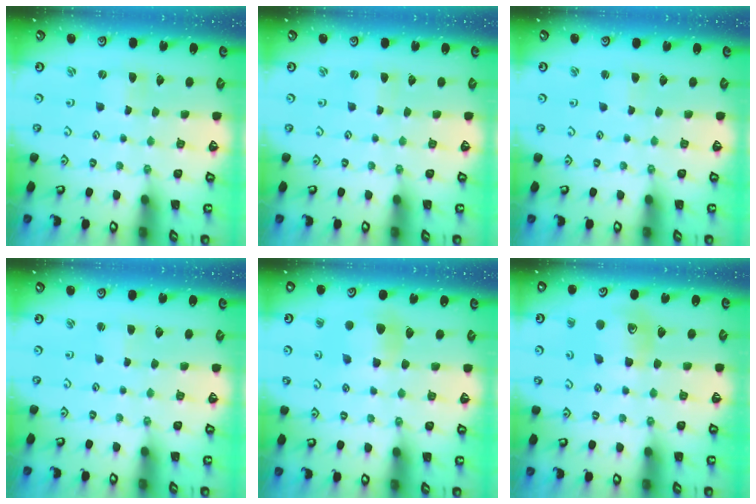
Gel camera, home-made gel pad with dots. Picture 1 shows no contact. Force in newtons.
{"total": 0.7, "press": 0.7, "slide": 0.1}
{"total": 1.5, "press": 1.4, "slide": 0.2}
{"total": 1.9, "press": 1.8, "slide": 0.4}
{"total": 7.3, "press": 7.3, "slide": 0.3}
{"total": 10.8, "press": 10.8, "slide": 0.5}